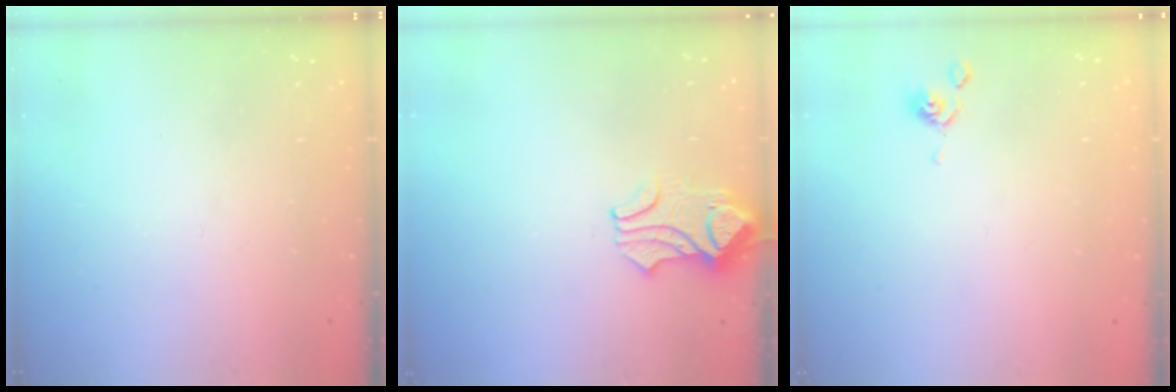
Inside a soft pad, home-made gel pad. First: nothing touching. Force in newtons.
{"total": 1.5, "press": 1.5, "slide": 0.5}
{"total": 2.0, "press": 2.0, "slide": 0.2}